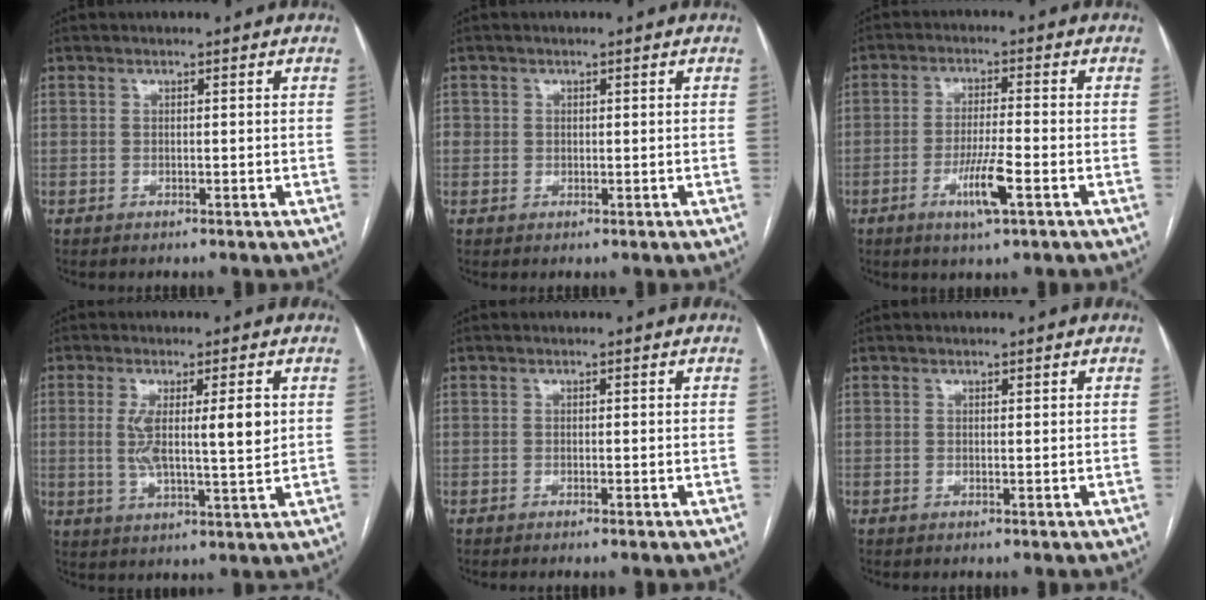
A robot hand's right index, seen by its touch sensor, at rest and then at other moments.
{"total": 1.3, "force": [0.1, 1.2, 0.3], "torque": [0.002, 0.004, 0.001]}
{"total": 6.5, "force": [-2.9, 0.3, 5.8], "torque": [-0.112, -0.009, -0.052]}
{"total": 8.4, "force": [1.3, 1.3, 8.2], "torque": [-0.145, -0.001, 0.026]}
{"total": 0.7, "force": [-0.5, -0.1, 0.4], "torque": [-0.009, 0.000, -0.007]}
{"total": 0.0}